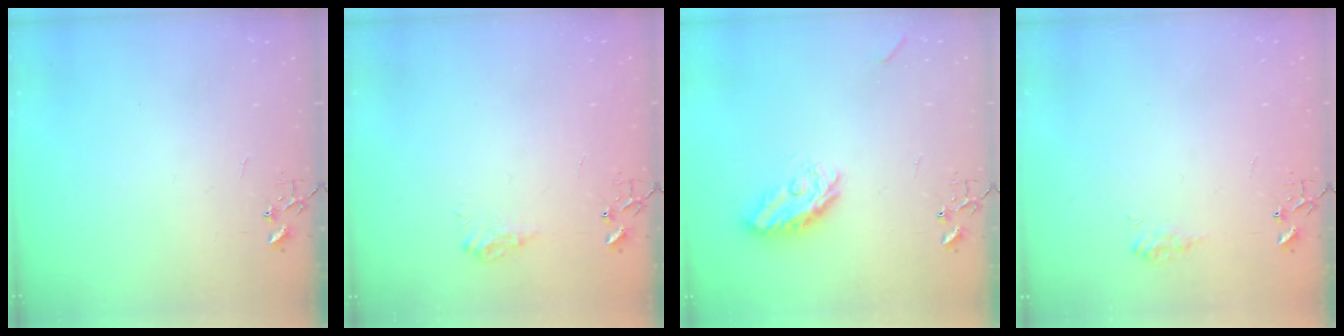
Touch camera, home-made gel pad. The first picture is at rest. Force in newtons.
{"total": 8.9, "press": 8.9, "slide": 0.5}
{"total": 11.1, "press": 11.0, "slide": 0.4}
{"total": 8.2, "press": 8.2, "slide": 0.5}